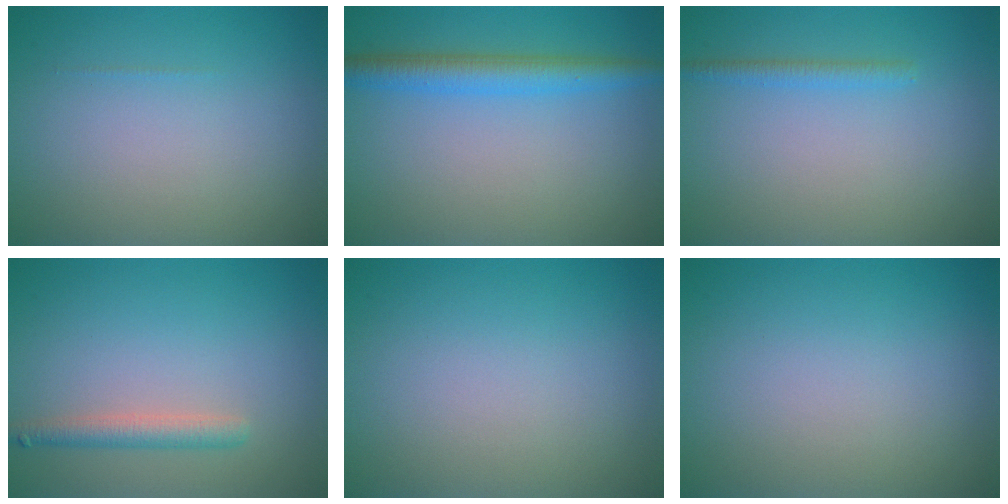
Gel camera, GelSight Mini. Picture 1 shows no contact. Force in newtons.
{"total": 3.7, "press": 3.7, "slide": 0.1}
{"total": 1.3, "press": 1.3, "slide": 0.1}
{"total": 2.2, "press": 2.2, "slide": 0.1}
{"total": 0.0}
{"total": 0.0}